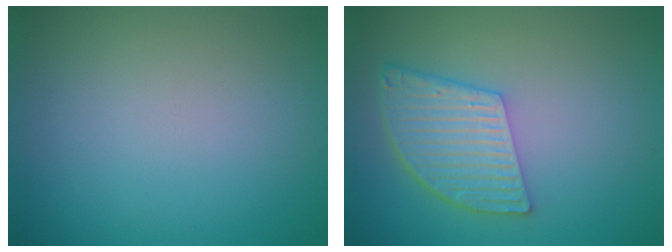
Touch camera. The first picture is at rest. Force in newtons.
{"total": 5.7, "press": 4.3, "slide": 3.7}